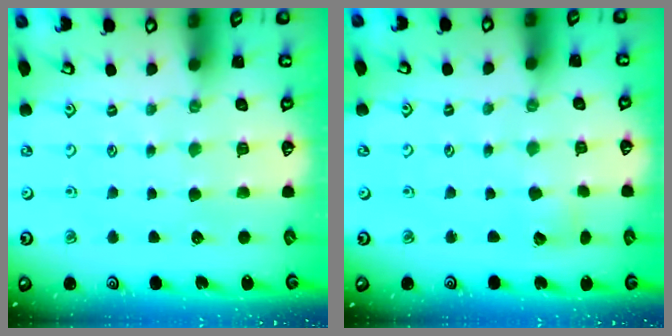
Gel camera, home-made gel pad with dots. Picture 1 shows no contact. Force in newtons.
{"total": 3.5, "press": 3.5, "slide": 0.4}